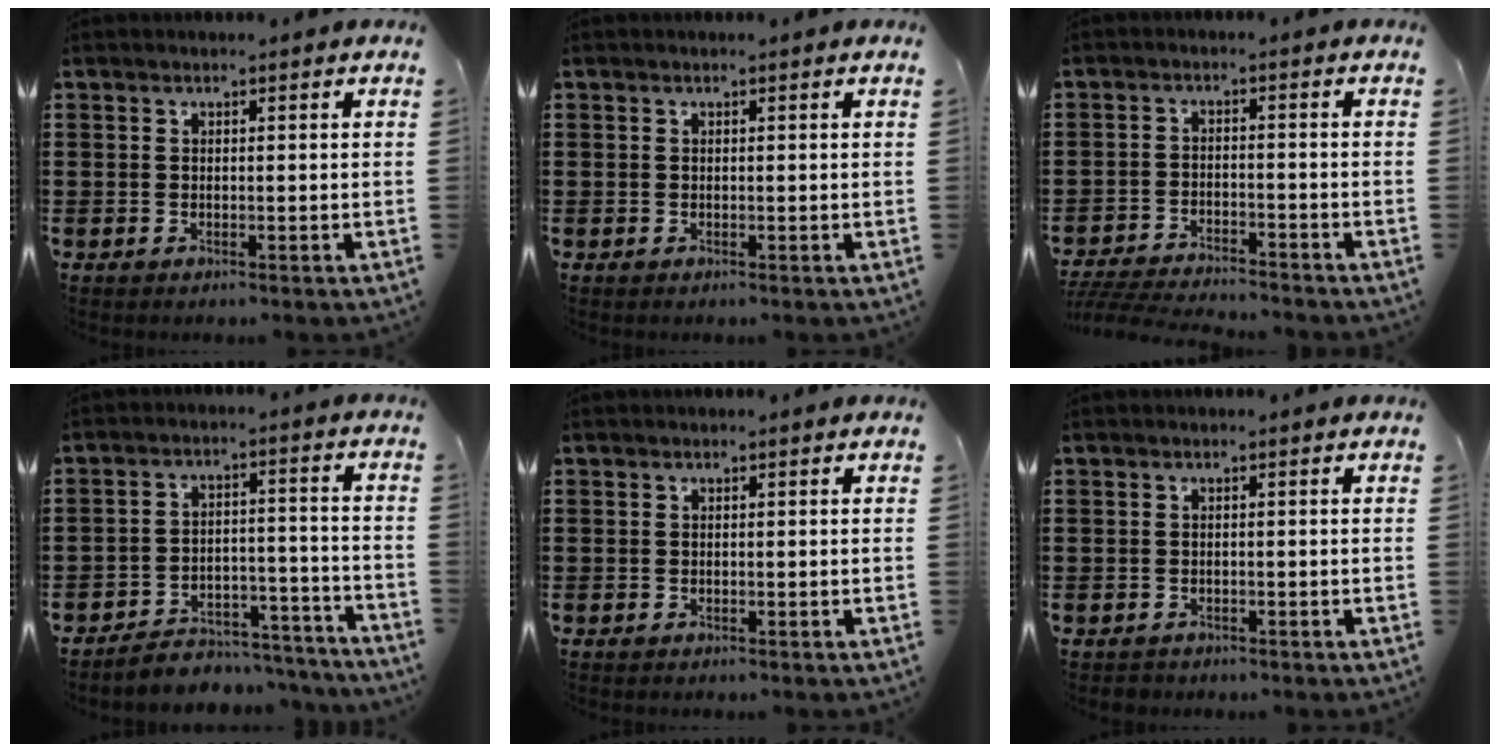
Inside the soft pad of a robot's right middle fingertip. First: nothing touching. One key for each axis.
{"total": 0.0}
{"total": 4.5, "fx": -4.4, "fy": 0.2, "fz": 0.8, "tx": -0.028, "ty": -0.004, "tz": -0.095}
{"total": 5.1, "fx": -5.0, "fy": 1.0, "fz": 0.5, "tx": -0.010, "ty": 0.013, "tz": -0.102}
{"total": 0.0}
{"total": 0.7, "fx": -0.6, "fy": 0.3, "fz": 0.0, "tx": -0.002, "ty": 0.001, "tz": -0.014}